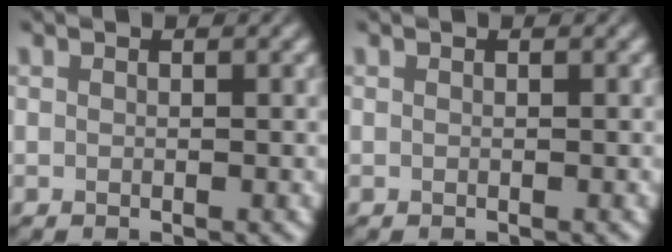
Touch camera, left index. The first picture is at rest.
{"total": 0.0}